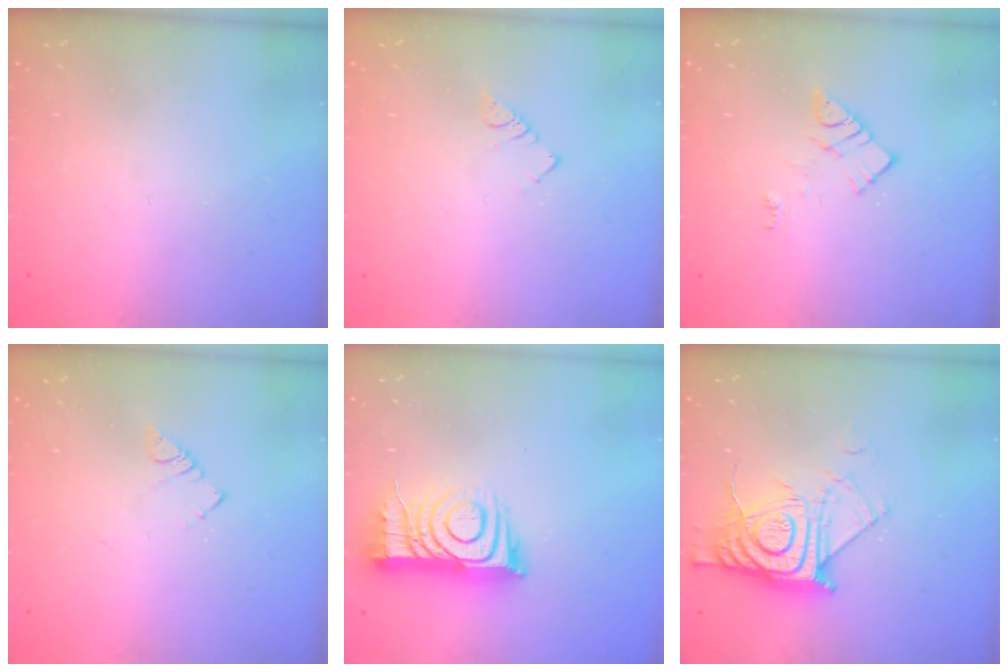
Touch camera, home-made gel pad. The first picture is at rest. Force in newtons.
{"total": 3.4, "press": 3.4, "slide": 0.5}
{"total": 8.3, "press": 8.2, "slide": 0.5}
{"total": 2.7, "press": 2.7, "slide": 0.4}
{"total": 12.7, "press": 12.7, "slide": 0.9}
{"total": 13.0, "press": 12.9, "slide": 1.1}